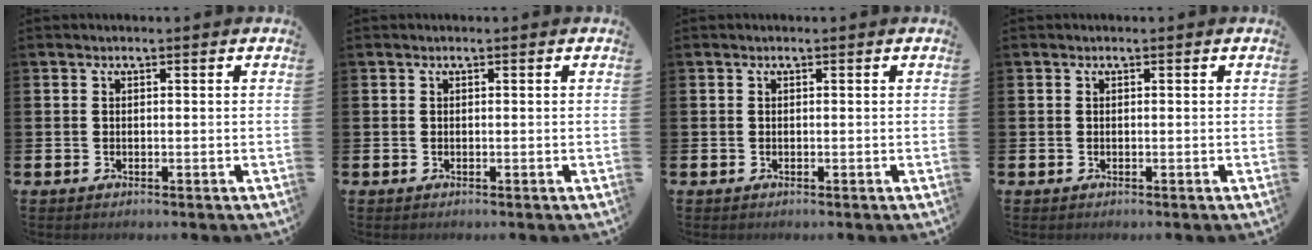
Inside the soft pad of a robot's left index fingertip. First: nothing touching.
{"total": 0.0}
{"total": 0.0}
{"total": 0.0}